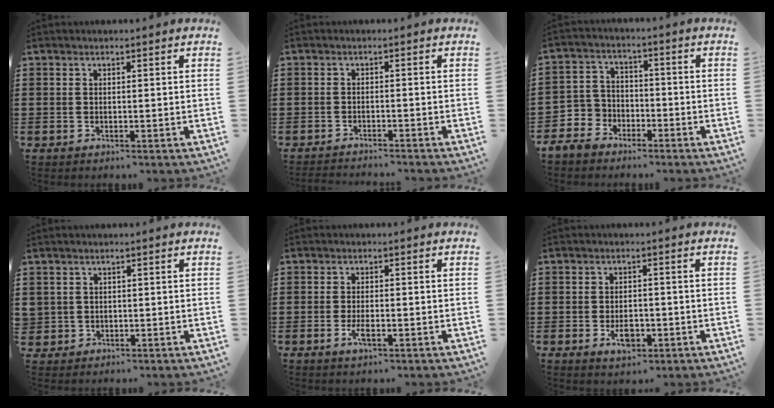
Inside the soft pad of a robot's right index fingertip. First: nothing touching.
{"total": 1.6, "force": [-1.6, -0.1, -0.2], "torque": [0.000, 0.003, -0.035]}
{"total": 4.9, "force": [-3.0, 3.8, 0.6], "torque": [-0.054, -0.002, -0.071]}
{"total": 1.3, "force": [0.1, 1.3, -0.1], "torque": [-0.004, 0.004, 0.000]}
{"total": 2.4, "force": [-0.9, 0.7, 2.1], "torque": [-0.052, -0.007, -0.020]}
{"total": 3.8, "force": [-1.3, 2.0, 2.9], "torque": [-0.042, -0.001, -0.022]}